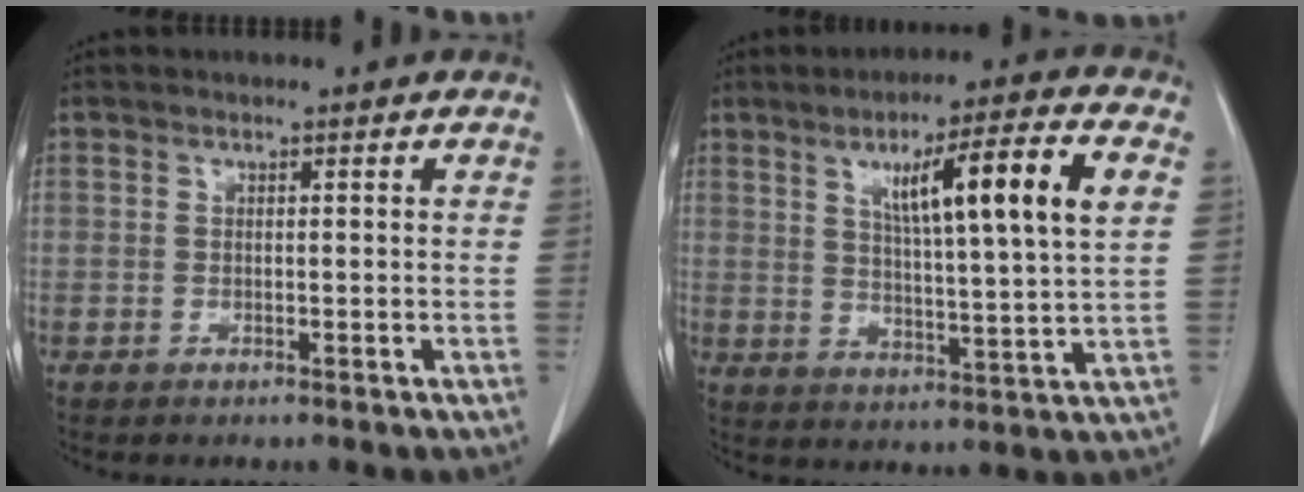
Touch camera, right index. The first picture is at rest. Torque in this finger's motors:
{"motor_torque": [1.26, 0.23, 0.78, 0.21]}